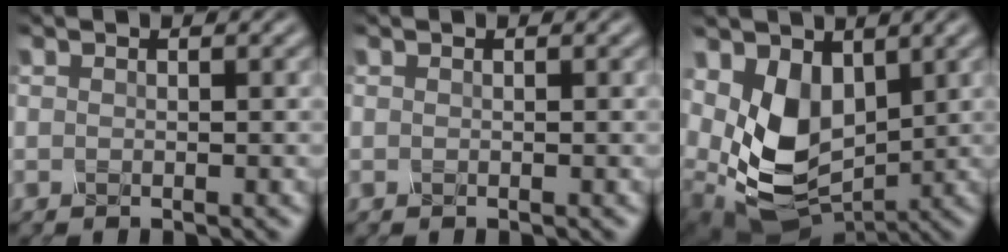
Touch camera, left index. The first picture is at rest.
{"total": 0.0}
{"total": 6.6, "force": [1.3, 4.5, 4.5], "torque": [-0.120, -0.025, 0.044]}